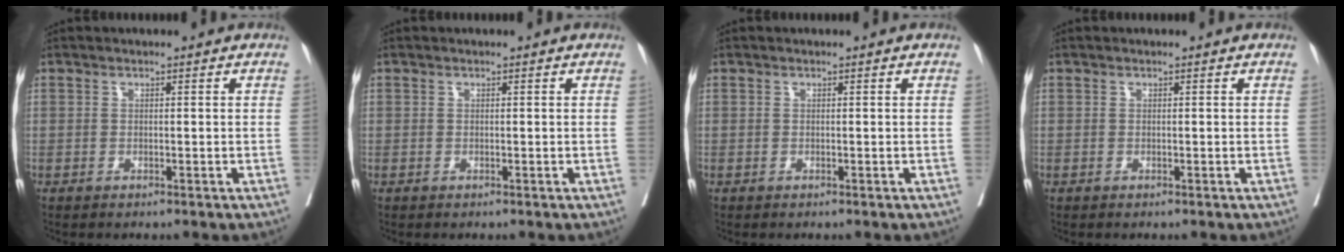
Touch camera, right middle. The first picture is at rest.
{"total": 0.0}
{"total": 0.0}
{"total": 0.0}